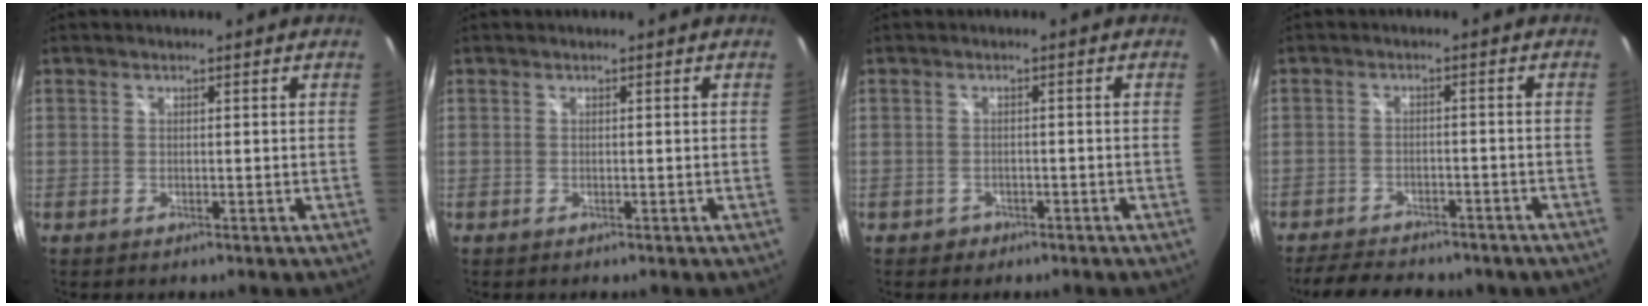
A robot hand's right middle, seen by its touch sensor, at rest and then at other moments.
{"total": 0.0}
{"total": 2.0, "force": [-1.1, 1.6, 0.3], "torque": [-0.012, 0.002, -0.013]}
{"total": 11.6, "force": [-9.5, 4.4, 5.0], "torque": [-0.113, -0.011, -0.133]}